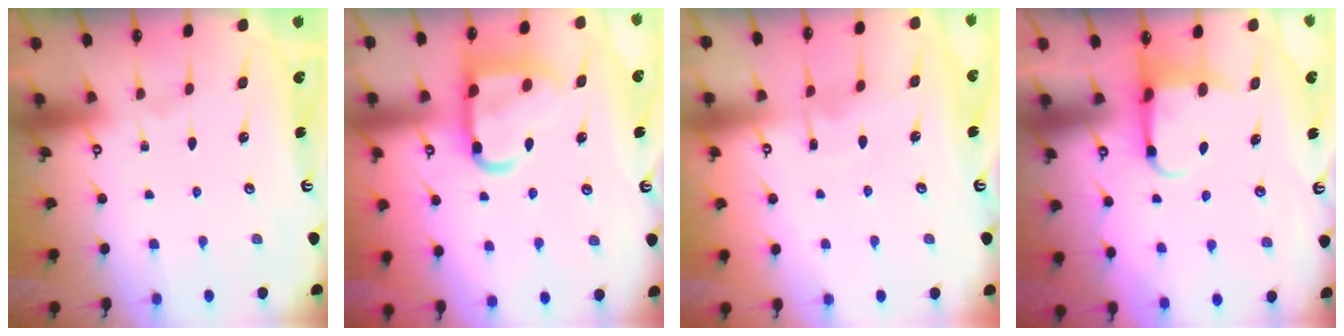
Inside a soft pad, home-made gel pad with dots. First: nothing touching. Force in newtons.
{"total": 14.8, "press": 14.7, "slide": 1.7}
{"total": 5.2, "press": 5.2, "slide": 0.5}
{"total": 4.3, "press": 4.2, "slide": 0.7}